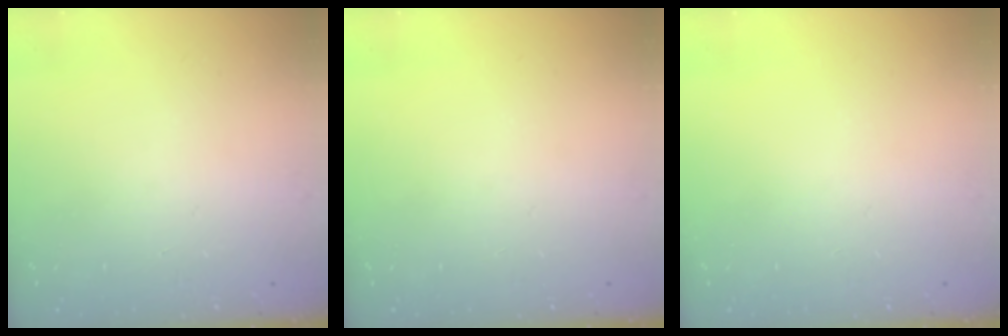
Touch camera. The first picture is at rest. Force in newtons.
{"total": 0.0}
{"total": 0.0}